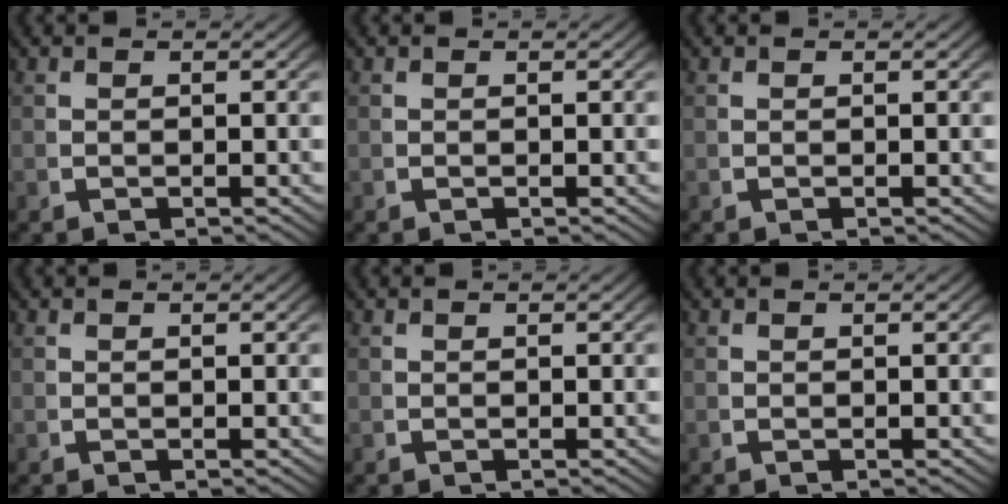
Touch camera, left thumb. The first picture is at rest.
{"total": 0.0}
{"total": 0.0}
{"total": 0.0}
{"total": 0.0}
{"total": 0.0}